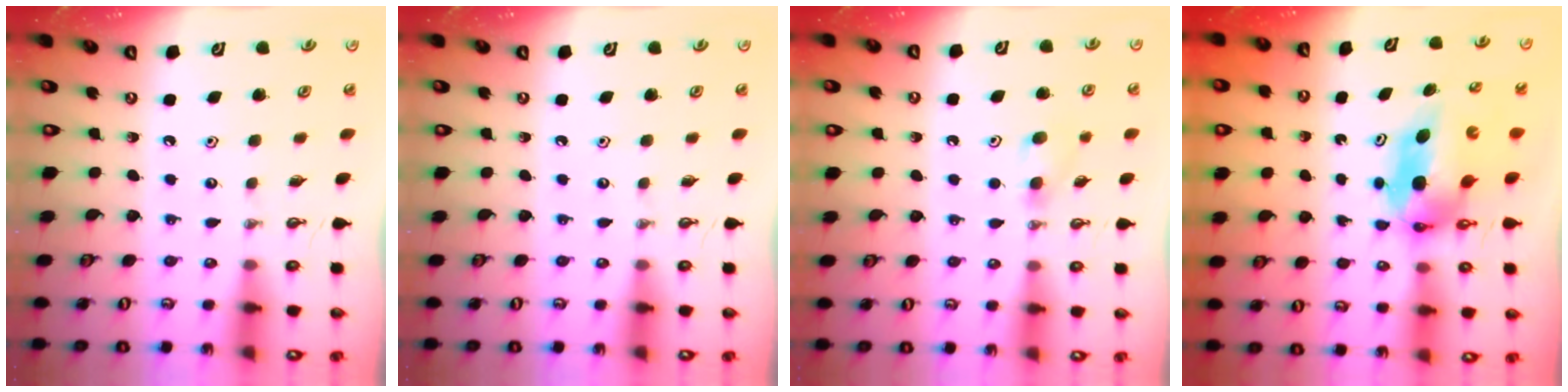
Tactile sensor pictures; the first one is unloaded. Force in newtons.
{"total": 0.0}
{"total": 5.5, "press": 5.3, "slide": 1.4}
{"total": 6.0, "press": 6.0, "slide": 0.4}